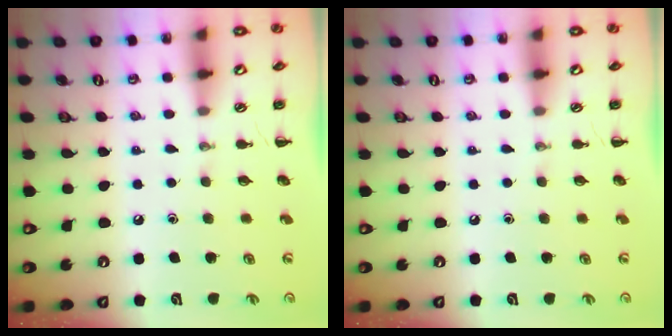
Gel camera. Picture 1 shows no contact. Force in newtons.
{"total": 0.0}